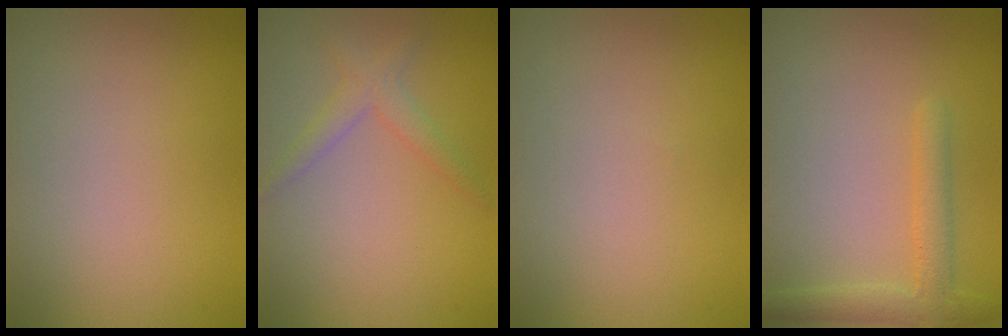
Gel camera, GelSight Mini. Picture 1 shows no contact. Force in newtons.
{"total": 2.1, "press": 2.1, "slide": 0.1}
{"total": 0.0}
{"total": 2.8, "press": 2.8, "slide": 0.2}